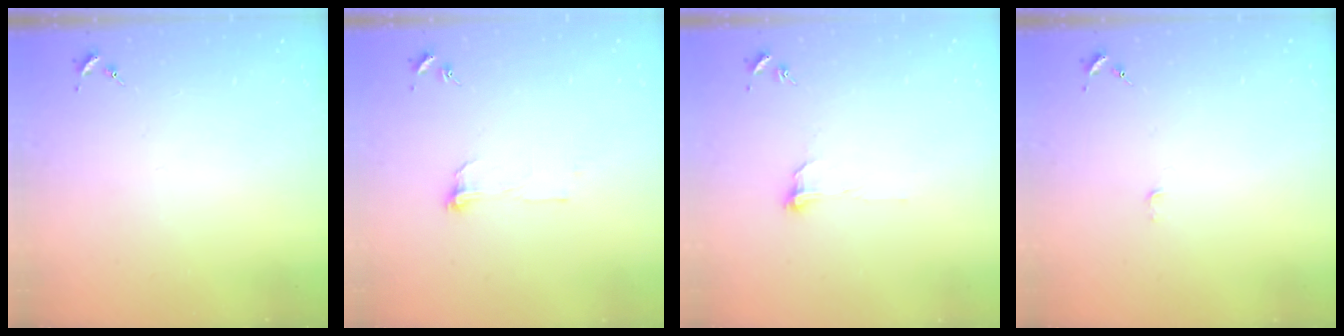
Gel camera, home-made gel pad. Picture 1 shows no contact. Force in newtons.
{"total": 6.0, "press": 6.0, "slide": 0.5}
{"total": 5.5, "press": 5.5, "slide": 0.5}
{"total": 2.3, "press": 2.3, "slide": 0.3}